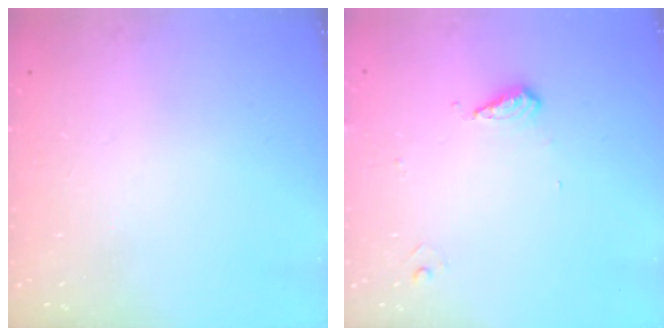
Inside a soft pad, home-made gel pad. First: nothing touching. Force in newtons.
{"total": 5.0, "press": 4.9, "slide": 0.6}